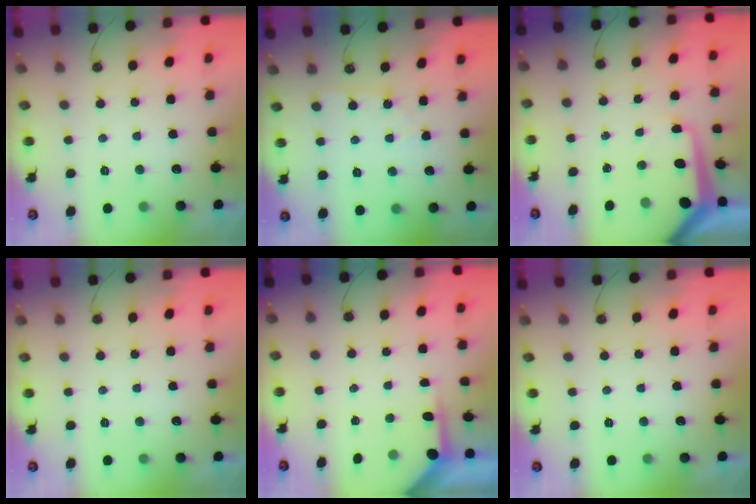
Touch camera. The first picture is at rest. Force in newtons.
{"total": 3.6, "press": 3.5, "slide": 0.6}
{"total": 9.3, "press": 9.3, "slide": 0.7}
{"total": 0.0}
{"total": 4.0, "press": 3.9, "slide": 0.3}
{"total": 0.0}